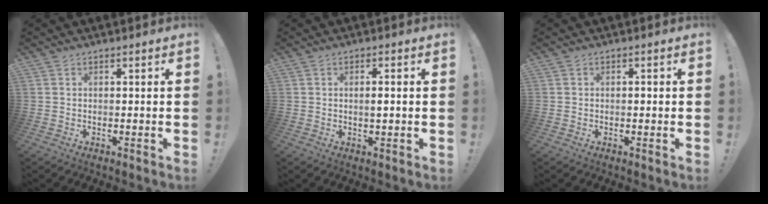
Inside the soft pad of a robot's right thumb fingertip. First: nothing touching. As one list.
[{"total": 2.1, "force": [-0.1, 0.6, 2.0], "torque": [-0.029, -0.001, -0.006]}, {"total": 0.9, "force": [-0.5, 0.7, 0.3], "torque": [-0.004, 0.002, -0.010]}]